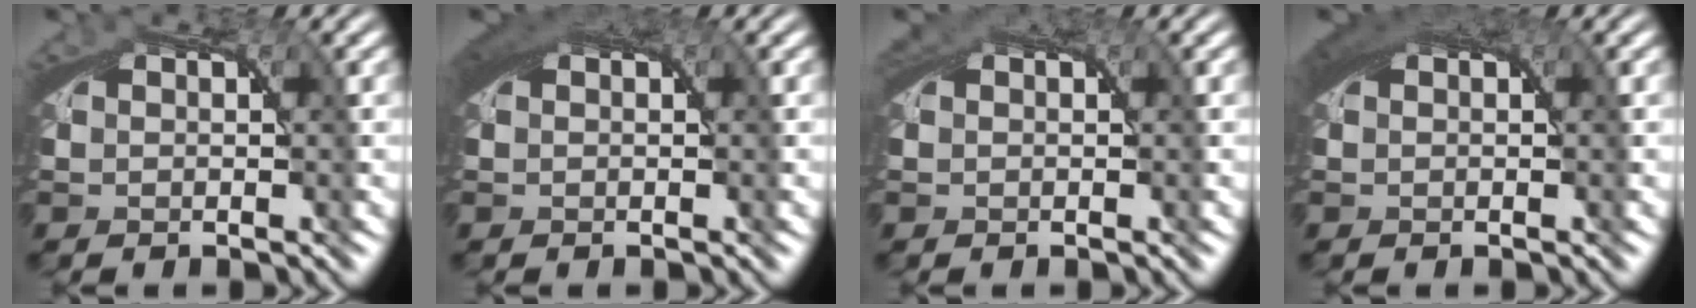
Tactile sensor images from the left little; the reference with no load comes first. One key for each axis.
{"total": 2.1, "fx": 0.7, "fy": 1.1, "fz": 1.6, "tx": -0.035, "ty": -0.003, "tz": 0.013}
{"total": 0.9, "fx": 0.5, "fy": 0.5, "fz": 0.5, "tx": -0.009, "ty": 0.000, "tz": 0.007}
{"total": 2.4, "fx": 0.8, "fy": 1.3, "fz": 1.9, "tx": -0.037, "ty": -0.002, "tz": 0.015}